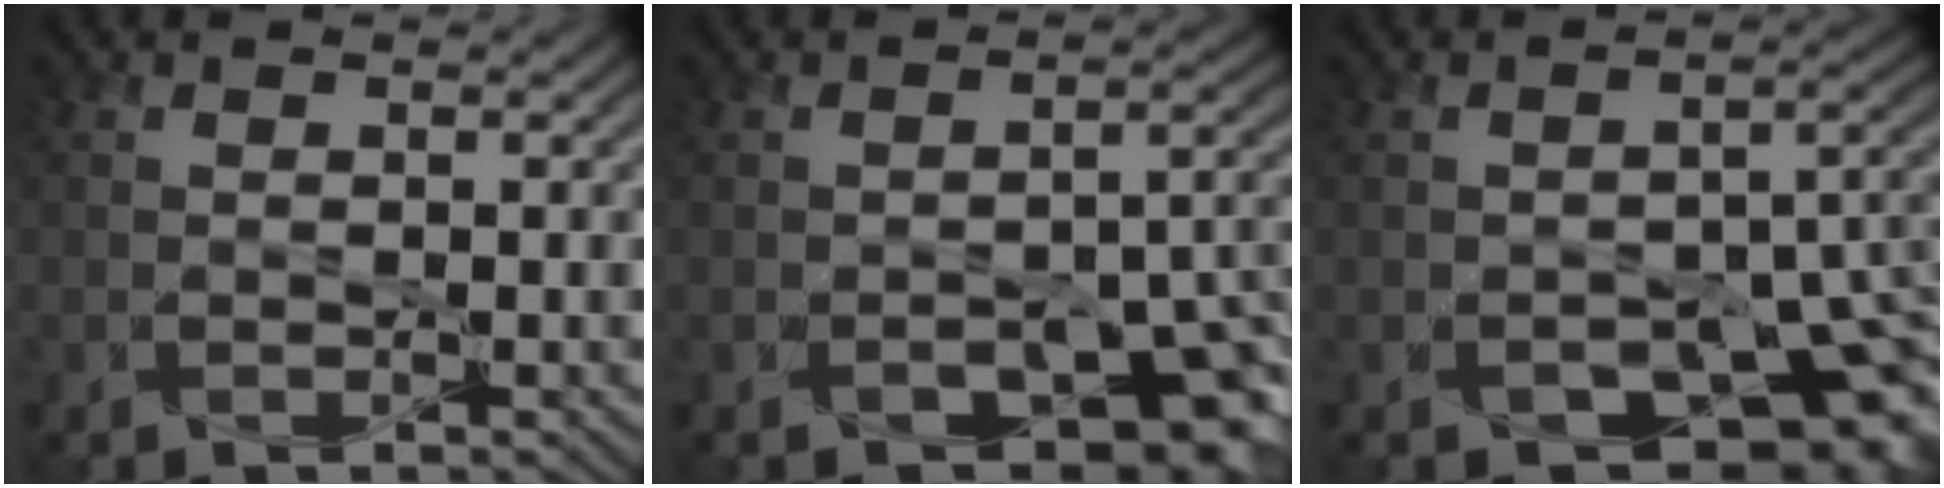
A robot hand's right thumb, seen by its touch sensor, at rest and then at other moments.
{"total": 8.5, "force": [-4.5, 4.9, 5.3], "torque": [-0.065, -0.016, -0.055]}
{"total": 11.8, "force": [-6.6, 6.5, 7.4], "torque": [-0.095, -0.023, -0.085]}